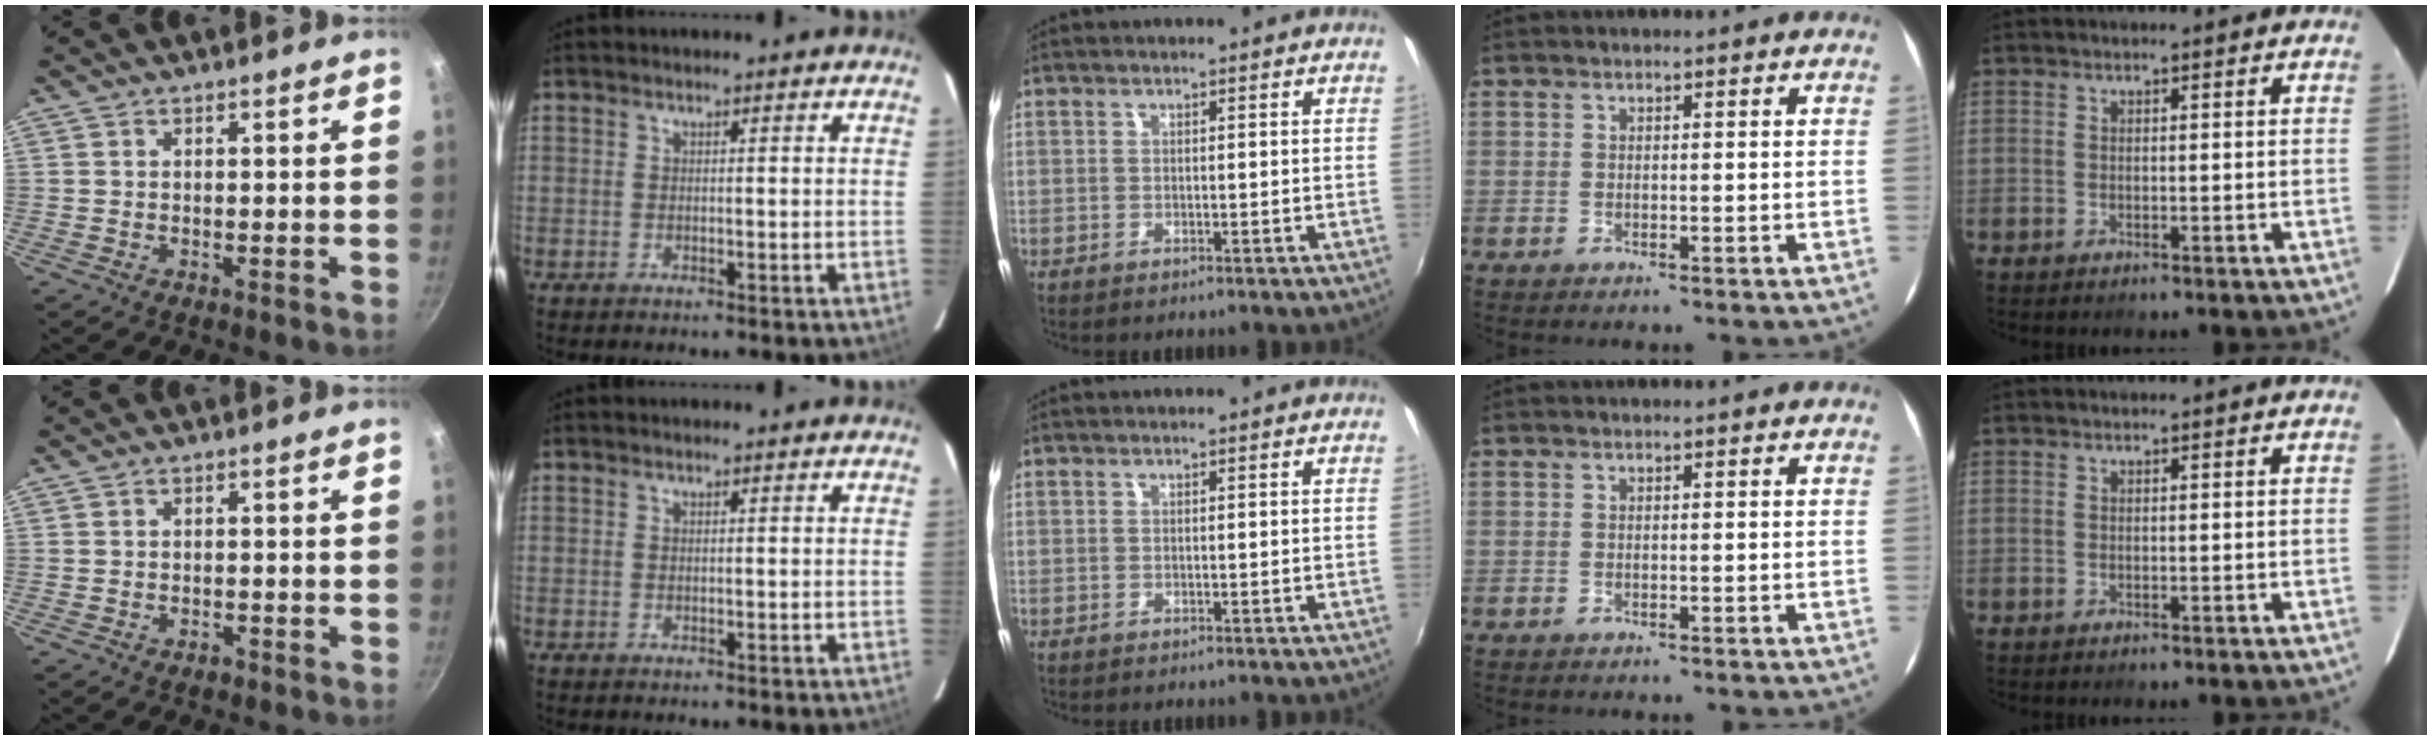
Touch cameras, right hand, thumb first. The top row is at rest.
{"thumb": {"total": 1.0, "force": [-0.8, 0.5, 0.4], "torque": [-0.007, 0.009, -0.009]}}